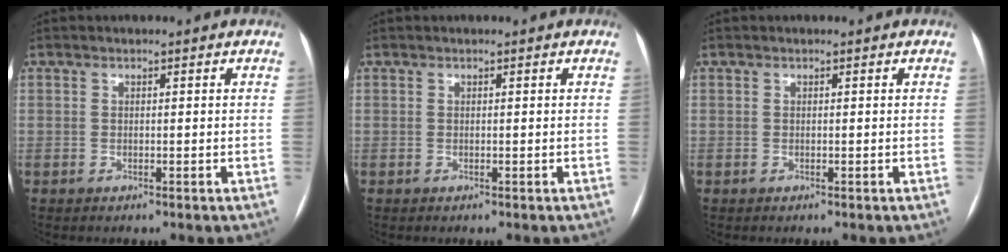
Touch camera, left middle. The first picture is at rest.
{"total": 0.0}
{"total": 0.0}